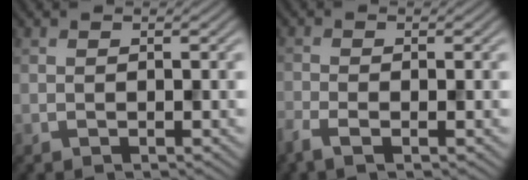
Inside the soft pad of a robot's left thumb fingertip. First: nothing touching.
{"total": 2.5, "force": [-1.6, 0.6, 1.8], "torque": [-0.046, -0.006, -0.041]}